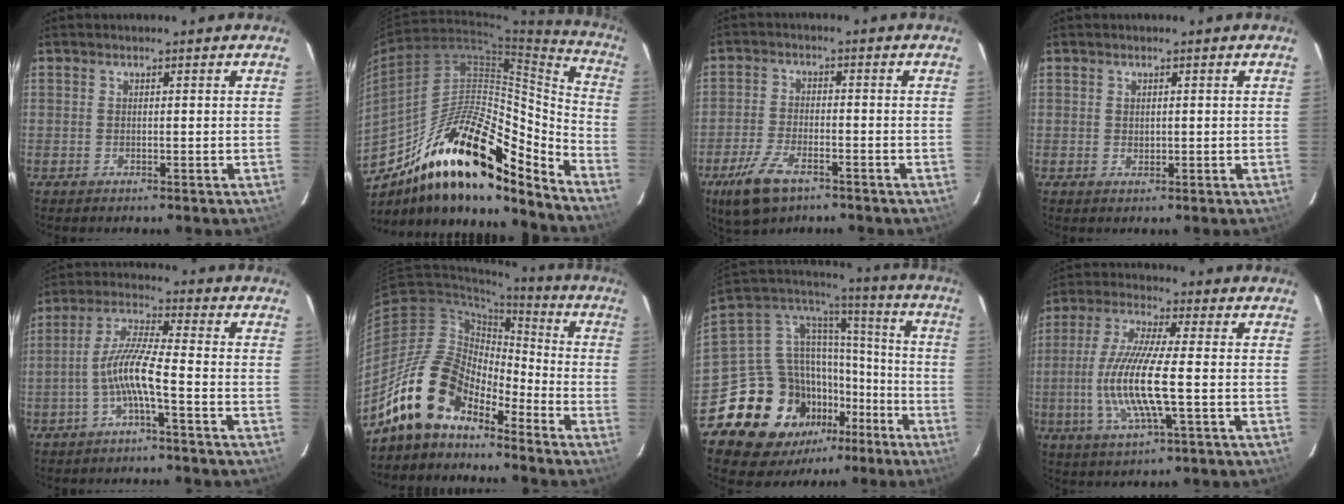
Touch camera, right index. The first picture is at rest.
{"total": 23.8, "force": [-16.1, 7.8, 15.6], "torque": [-0.251, 0.005, -0.273]}
{"total": 9.0, "force": [-5.7, 4.0, 5.8], "torque": [-0.144, -0.016, -0.109]}
{"total": 0.8, "force": [0.3, 0.7, 0.4], "torque": [-0.003, 0.003, 0.007]}
{"total": 7.3, "force": [-3.1, 0.2, 6.6], "torque": [-0.149, 0.013, -0.059]}
{"total": 14.5, "force": [-11.1, 6.6, 6.6], "torque": [-0.121, 0.016, -0.217]}
{"total": 21.2, "force": [-11.7, 15.8, 7.9], "torque": [-0.176, 0.068, -0.173]}
{"total": 13.3, "force": [-2.2, 1.7, 13.0], "torque": [-0.264, -0.008, -0.041]}